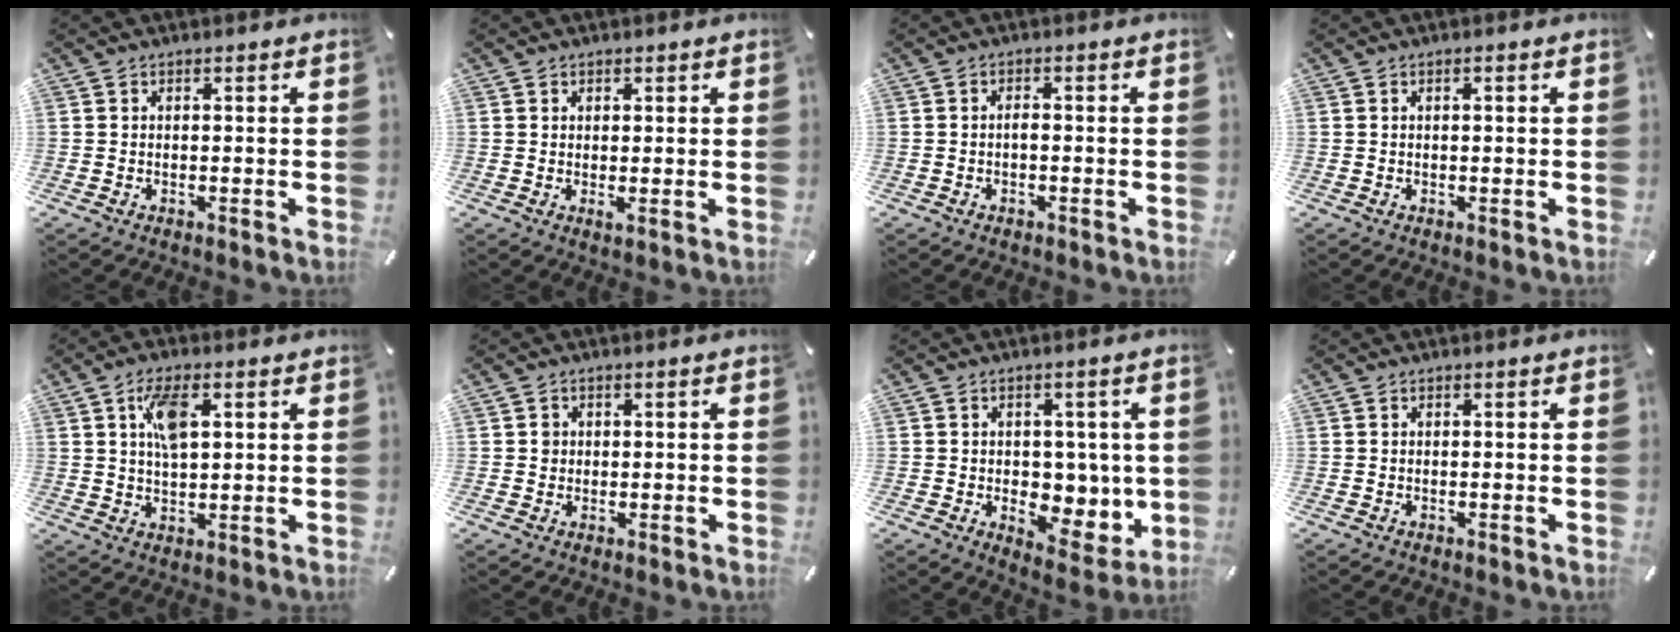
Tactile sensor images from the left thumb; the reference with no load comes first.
{"total": 1.2, "force": [0.5, 0.8, 0.8], "torque": [-0.007, -0.002, 0.008]}
{"total": 1.5, "force": [-0.5, 0.8, 1.1], "torque": [-0.023, 0.003, -0.011]}
{"total": 0.7, "force": [0.1, 0.3, 0.6], "torque": [-0.012, 0.002, 0.001]}
{"total": 7.5, "force": [2.6, 3.6, 6.0], "torque": [-0.111, -0.005, 0.039]}
{"total": 1.8, "force": [0.0, 1.7, 0.5], "torque": [-0.003, 0.004, -0.004]}
{"total": 9.0, "force": [-0.1, 6.7, 6.0], "torque": [-0.057, -0.005, 0.005]}
{"total": 0.0}